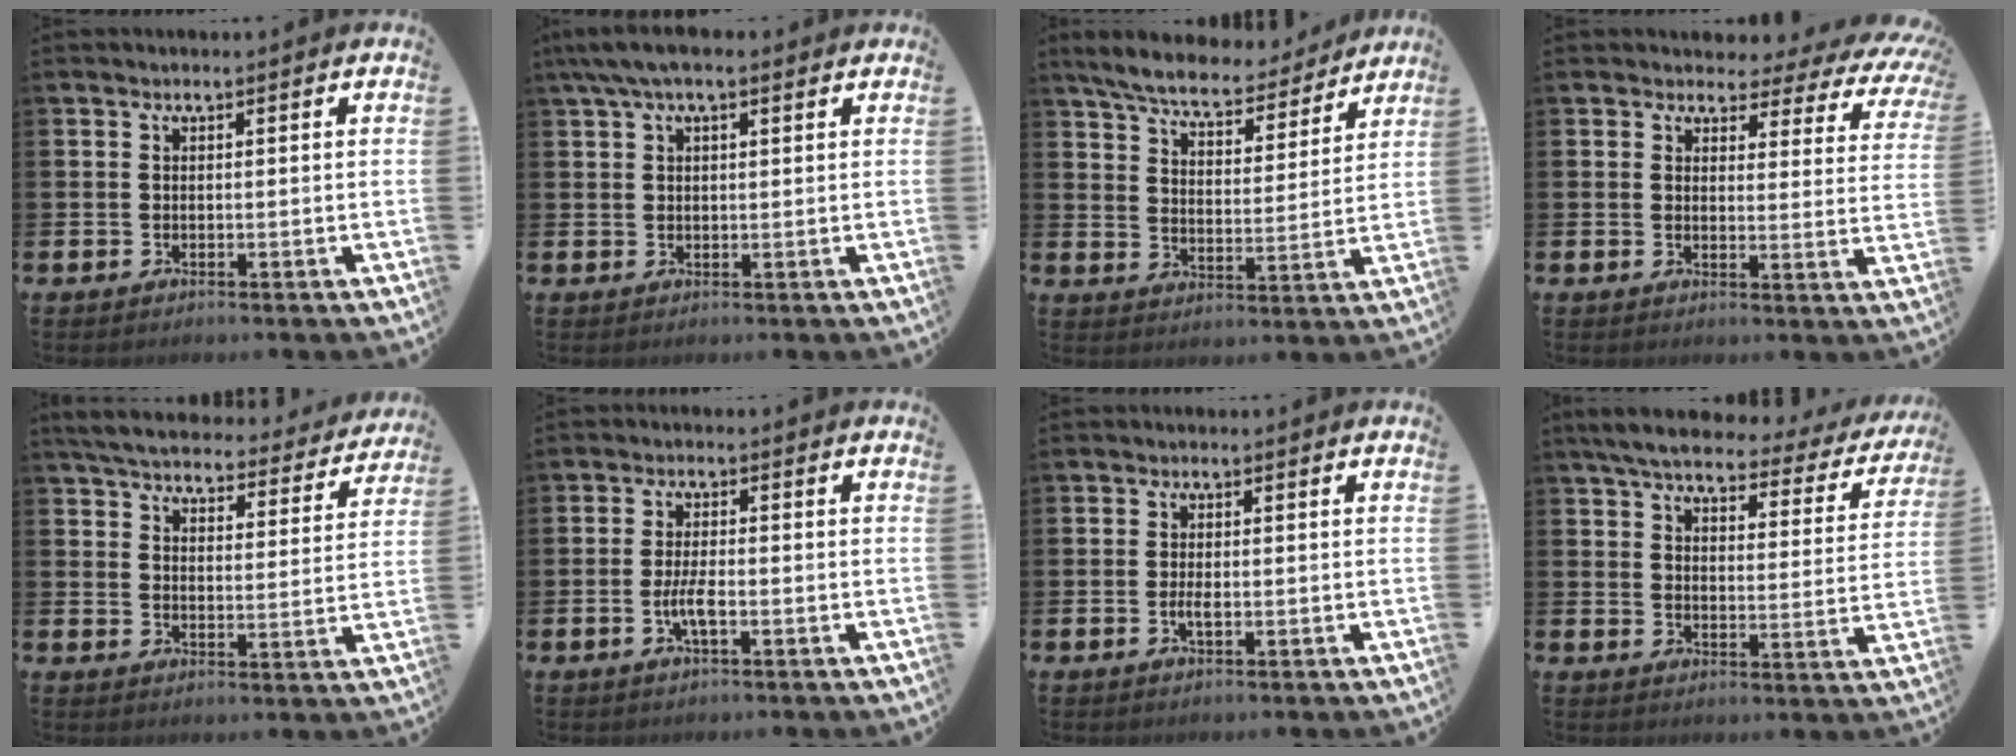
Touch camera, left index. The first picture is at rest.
{"total": 4.3, "force": [2.8, 1.5, 2.8], "torque": [-0.057, 0.005, 0.051]}
{"total": 7.3, "force": [6.8, 1.3, 2.2], "torque": [-0.070, -0.043, 0.116]}
{"total": 2.9, "force": [2.2, 1.7, 0.8], "torque": [-0.021, -0.025, 0.028]}
{"total": 5.5, "force": [5.2, 1.0, 1.4], "torque": [-0.048, -0.036, 0.086]}
{"total": 3.2, "force": [-1.0, 0.9, 3.0], "torque": [-0.059, 0.000, -0.021]}
{"total": 1.6, "force": [-0.3, 0.6, 1.5], "torque": [-0.027, 0.000, -0.006]}
{"total": 5.6, "force": [4.8, 1.3, 2.4], "torque": [-0.068, -0.030, 0.077]}